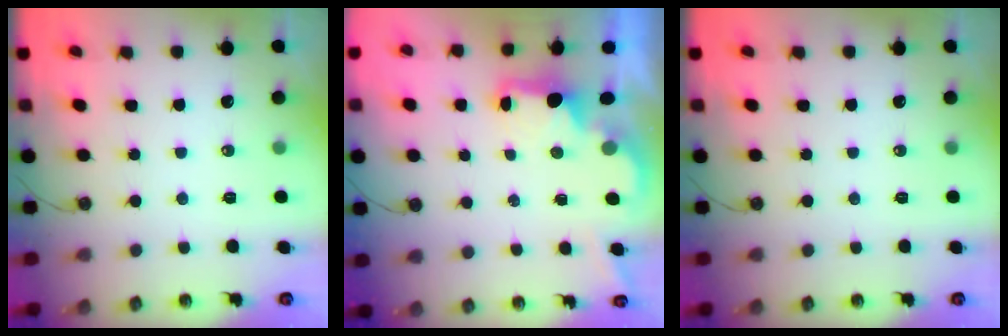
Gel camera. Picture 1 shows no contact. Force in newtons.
{"total": 2.2, "press": 2.0, "slide": 0.8}
{"total": 0.0}